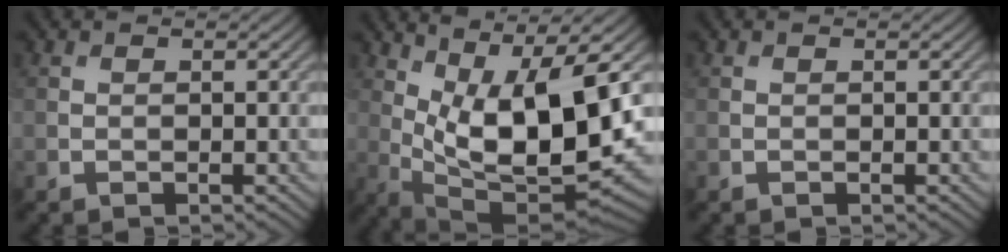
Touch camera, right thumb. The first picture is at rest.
{"total": 14.2, "force": [2.9, 4.7, 13.1], "torque": [-0.242, -0.008, 0.061]}
{"total": 0.0}